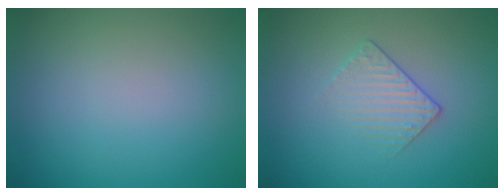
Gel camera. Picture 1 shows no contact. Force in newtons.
{"total": 1.5, "press": 1.0, "slide": 1.1}